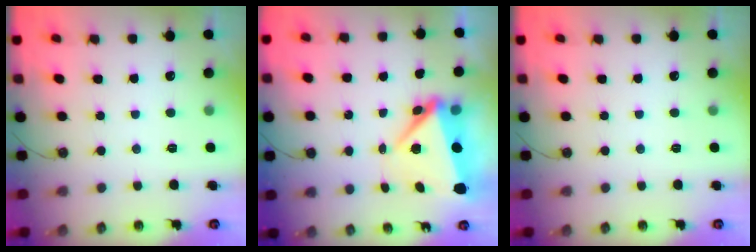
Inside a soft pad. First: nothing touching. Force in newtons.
{"total": 6.8, "press": 6.6, "slide": 1.3}
{"total": 0.0}